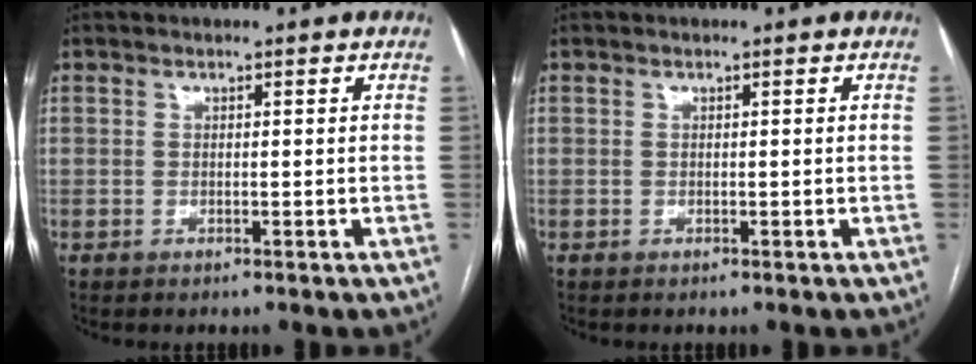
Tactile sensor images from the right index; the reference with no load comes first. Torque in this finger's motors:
{"motor_torque": [0.00, 0.00, 0.00, 0.00]}